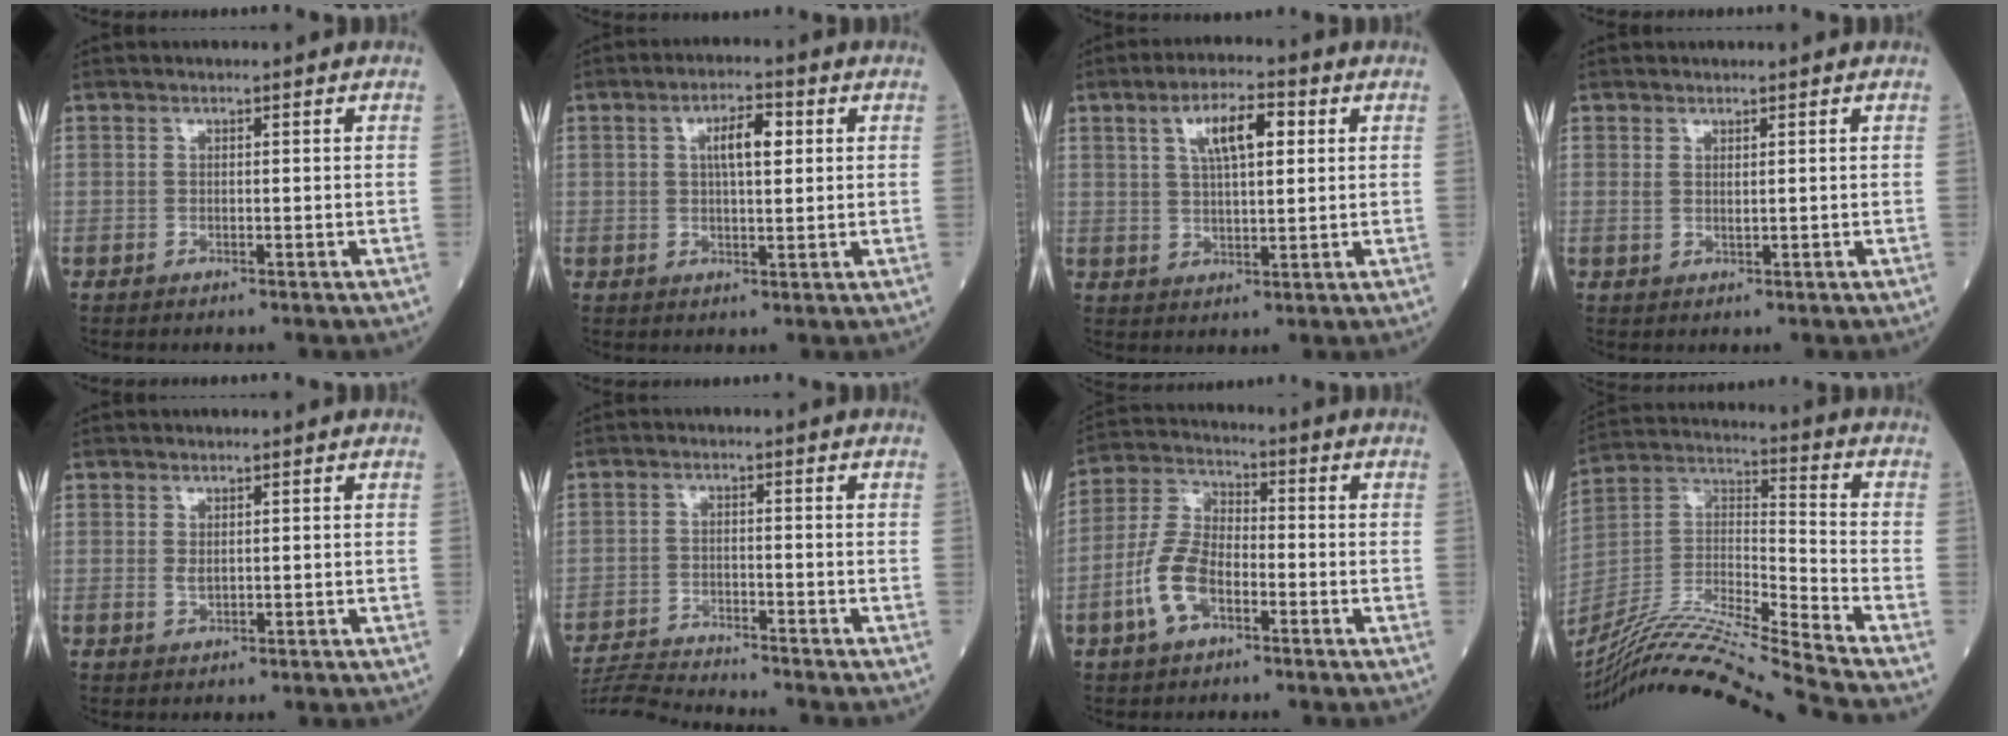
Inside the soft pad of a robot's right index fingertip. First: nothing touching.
{"total": 5.3, "force": [1.5, 1.7, 4.8], "torque": [-0.083, 0.010, 0.025]}
{"total": 7.5, "force": [2.7, 2.2, 6.7], "torque": [-0.117, 0.014, 0.047]}
{"total": 0.9, "force": [0.7, 0.1, 0.7], "torque": [-0.018, -0.003, 0.015]}
{"total": 0.9, "force": [0.3, 0.5, 0.8], "torque": [-0.012, -0.004, 0.008]}
{"total": 7.6, "force": [-7.5, -1.1, 0.6], "torque": [-0.009, -0.012, -0.135]}
{"total": 8.7, "force": [-3.5, 4.2, 6.8], "torque": [-0.161, 0.010, -0.074]}
{"total": 21.4, "force": [-19.2, -2.8, 9.0], "torque": [-0.189, -0.009, -0.346]}